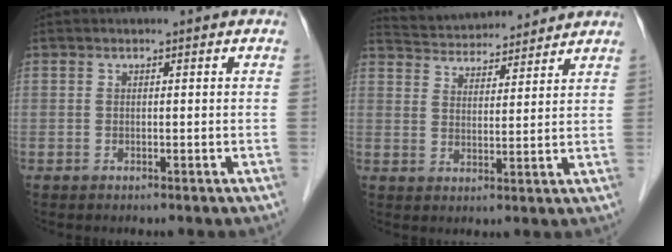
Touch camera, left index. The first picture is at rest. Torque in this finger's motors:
{"motor_torque": [-0.60, -0.96, 0.11, 0.08]}